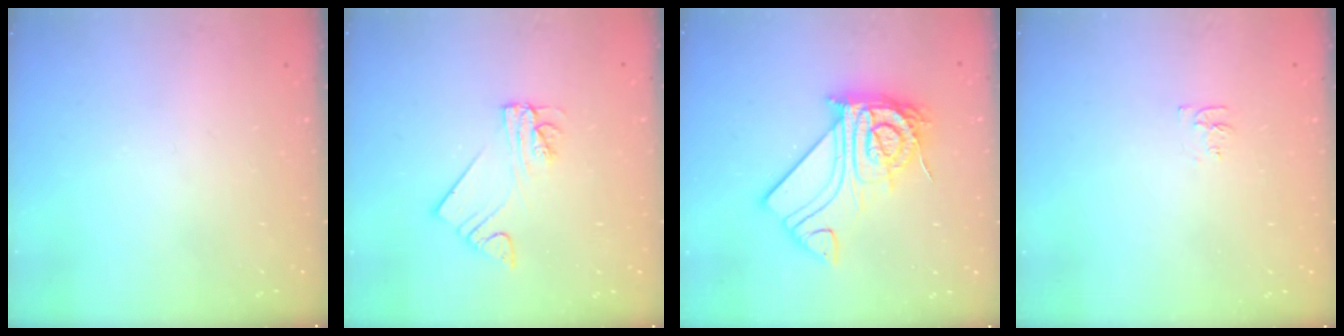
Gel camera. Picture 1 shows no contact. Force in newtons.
{"total": 4.5, "press": 4.5, "slide": 0.3}
{"total": 21.6, "press": 21.6, "slide": 2.0}
{"total": 3.7, "press": 3.6, "slide": 0.6}